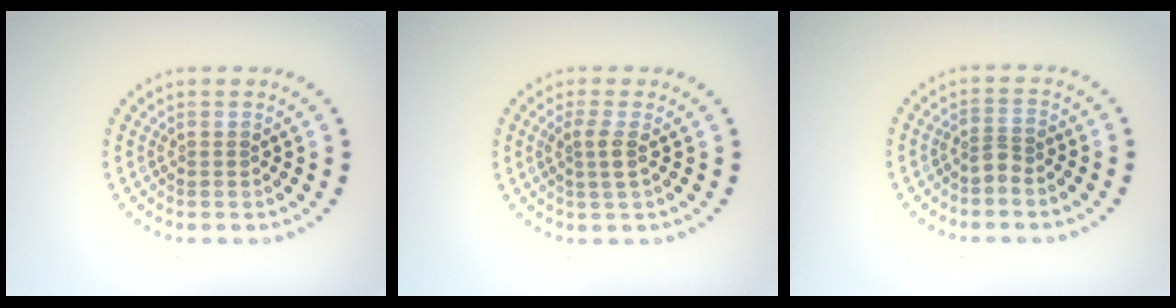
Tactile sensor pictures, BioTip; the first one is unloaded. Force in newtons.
{"total": 1.6, "press": 1.4, "slide": 0.8}
{"total": 1.4, "press": 1.2, "slide": 0.9}